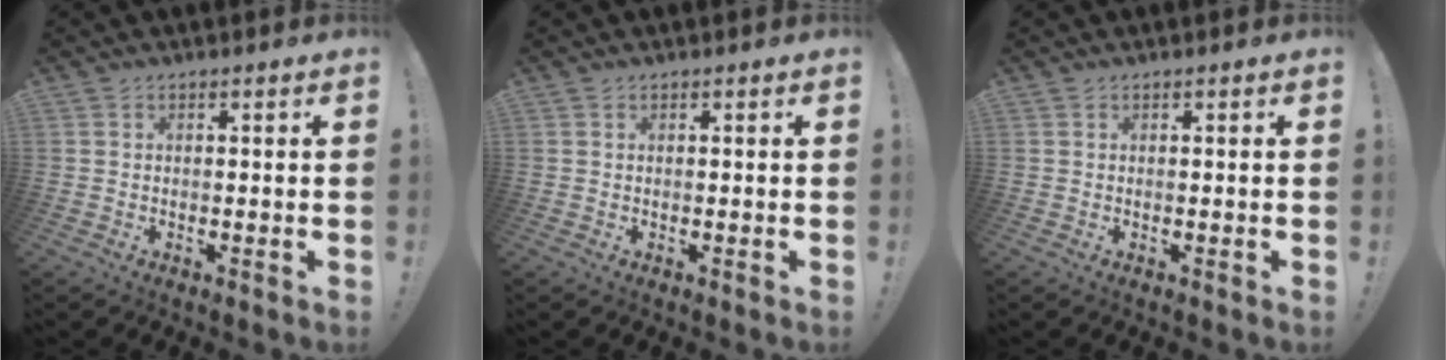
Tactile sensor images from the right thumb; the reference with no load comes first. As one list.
[{"total": 0.0}, {"total": 0.0}]